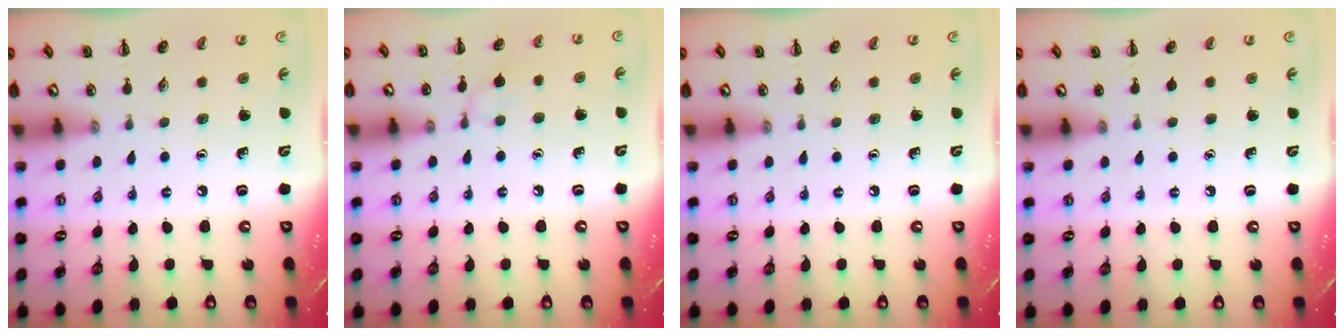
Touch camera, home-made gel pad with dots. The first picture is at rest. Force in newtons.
{"total": 5.9, "press": 5.6, "slide": 1.9}
{"total": 0.0}
{"total": 0.0}